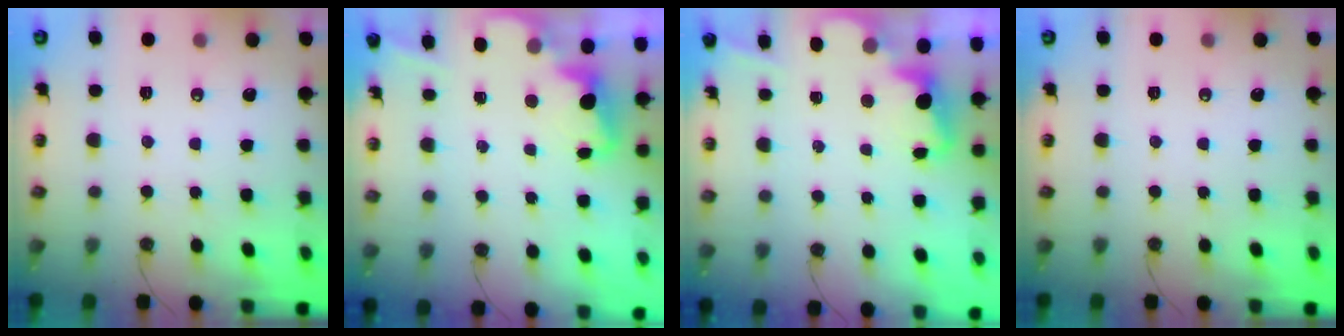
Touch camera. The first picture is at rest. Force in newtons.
{"total": 2.4, "press": 2.3, "slide": 0.5}
{"total": 2.3, "press": 2.3, "slide": 0.5}
{"total": 0.0}